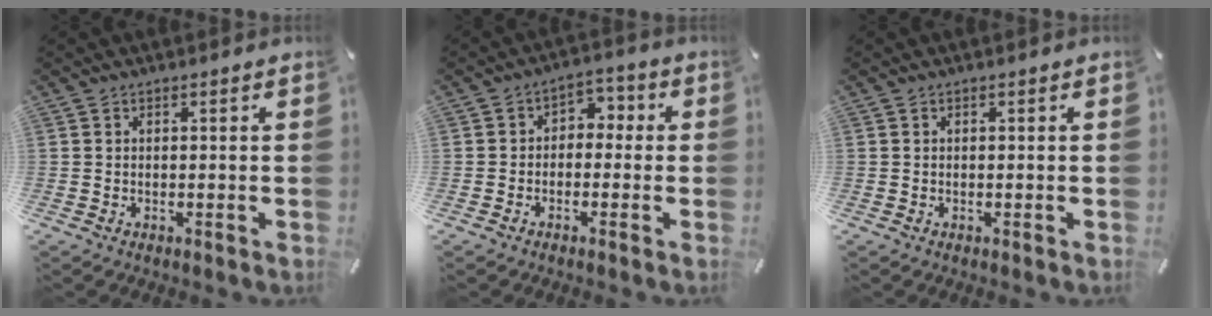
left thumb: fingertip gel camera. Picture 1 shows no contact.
{"total": 4.0, "force": [-2.1, 3.0, 1.5], "torque": [-0.027, 0.019, -0.042]}
{"total": 0.0}